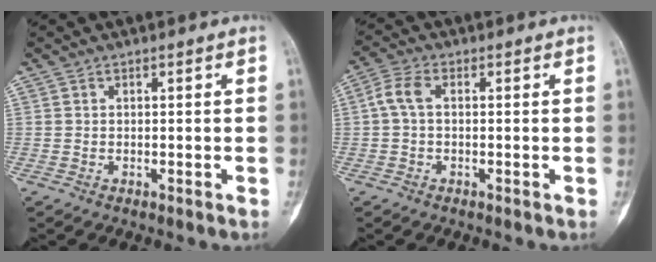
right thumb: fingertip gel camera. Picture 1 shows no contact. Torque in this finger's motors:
{"motor_torque": [-0.57, 0.63, 0.19, -0.19, 0.01]}